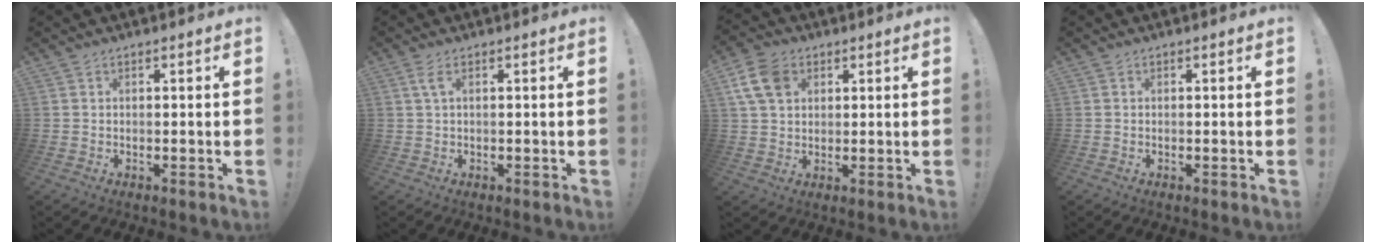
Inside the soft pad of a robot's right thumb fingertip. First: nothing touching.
{"total": 2.7, "force": [0.9, 0.7, 2.4], "torque": [-0.046, 0.001, 0.014]}
{"total": 10.2, "force": [3.9, 7.2, 6.0], "torque": [-0.118, 0.001, 0.078]}
{"total": 0.0}